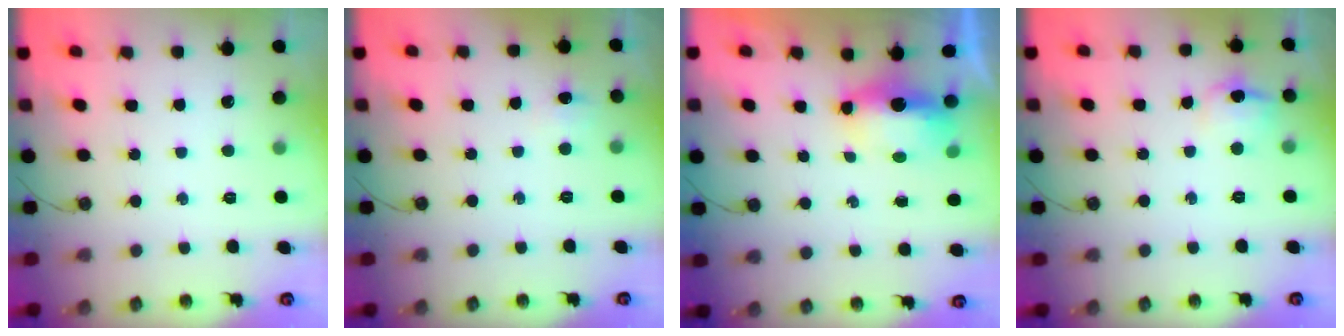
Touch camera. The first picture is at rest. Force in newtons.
{"total": 5.7, "press": 4.7, "slide": 3.2}
{"total": 6.5, "press": 6.4, "slide": 1.1}
{"total": 9.1, "press": 9.1, "slide": 0.9}